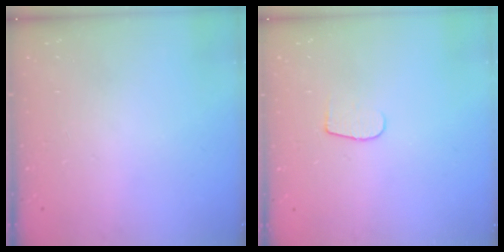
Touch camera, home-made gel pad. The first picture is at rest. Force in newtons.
{"total": 5.2, "press": 5.1, "slide": 0.6}